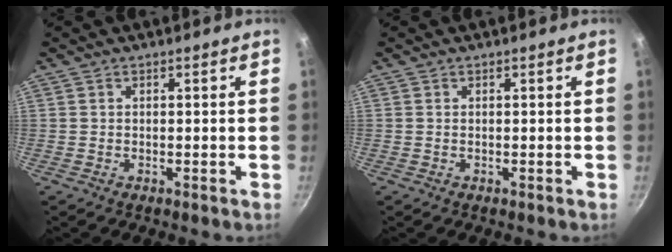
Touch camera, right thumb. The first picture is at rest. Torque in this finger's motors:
{"motor_torque": [0.05, -0.04, 0.13, -0.37, 0.05]}